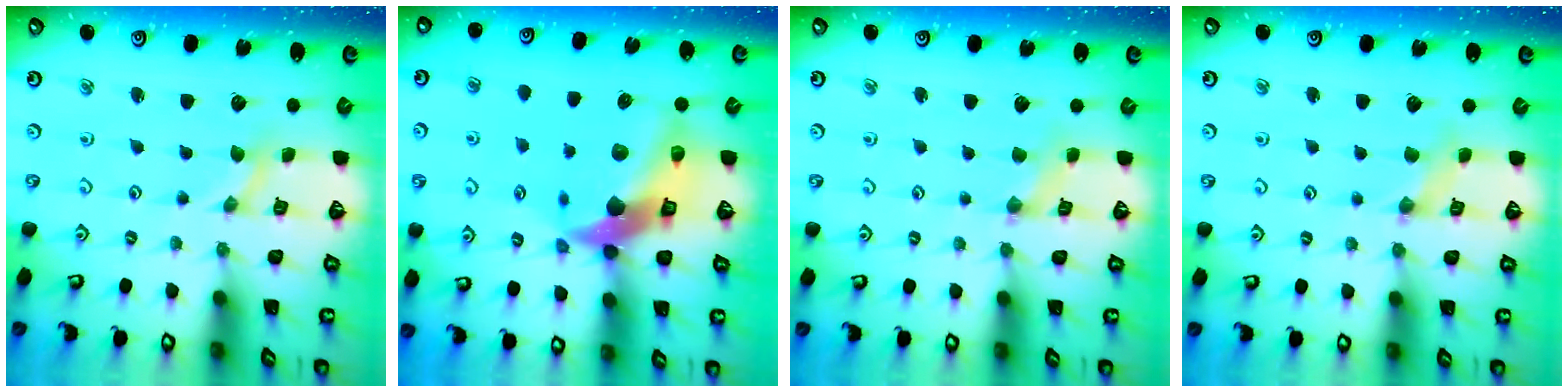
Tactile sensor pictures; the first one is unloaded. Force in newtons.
{"total": 14.1, "press": 14.0, "slide": 2.1}
{"total": 1.0, "press": 1.0, "slide": 0.1}
{"total": 2.5, "press": 2.5, "slide": 0.3}